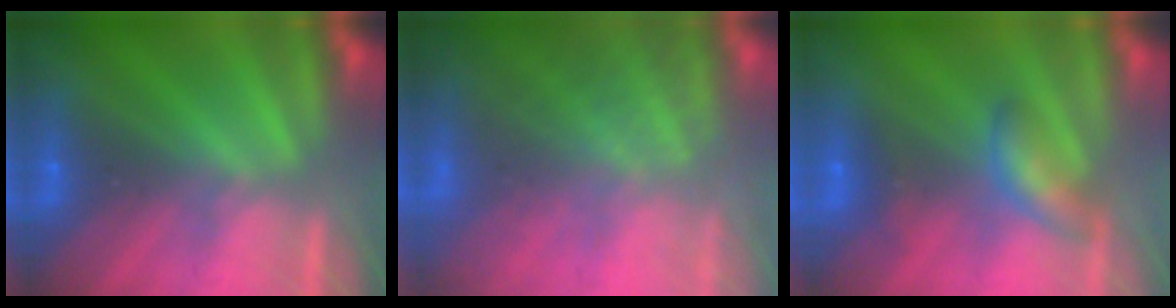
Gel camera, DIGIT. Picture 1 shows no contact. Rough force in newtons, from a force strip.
{"total": 6.9}
{"total": 2.7}